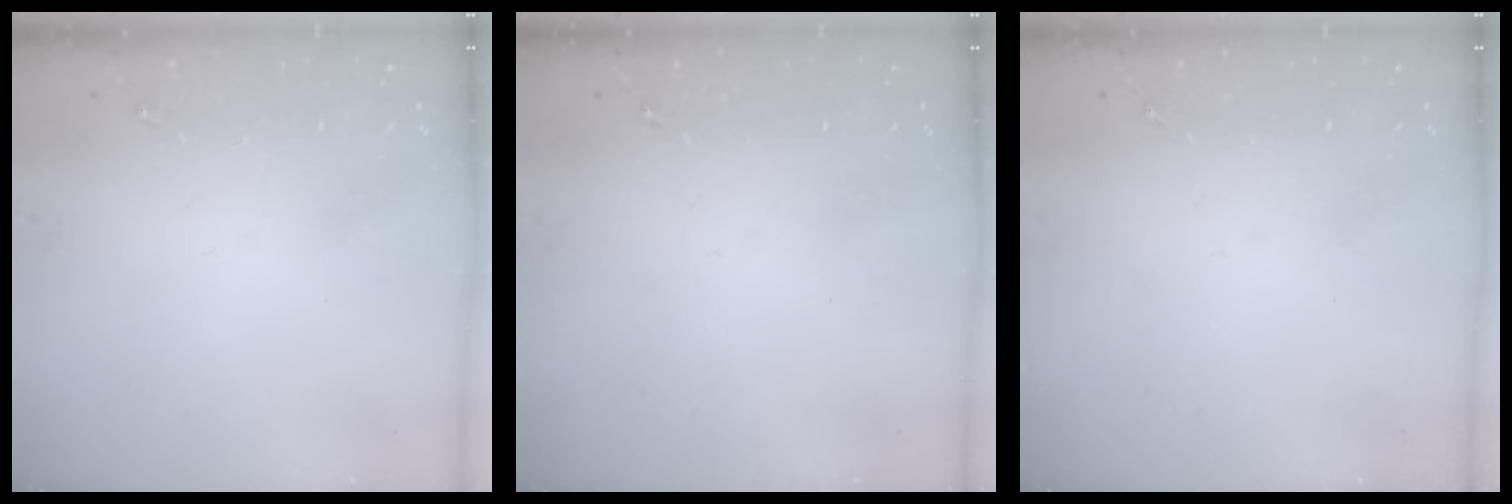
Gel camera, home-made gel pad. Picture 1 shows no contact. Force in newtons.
{"total": 0.0}
{"total": 0.0}